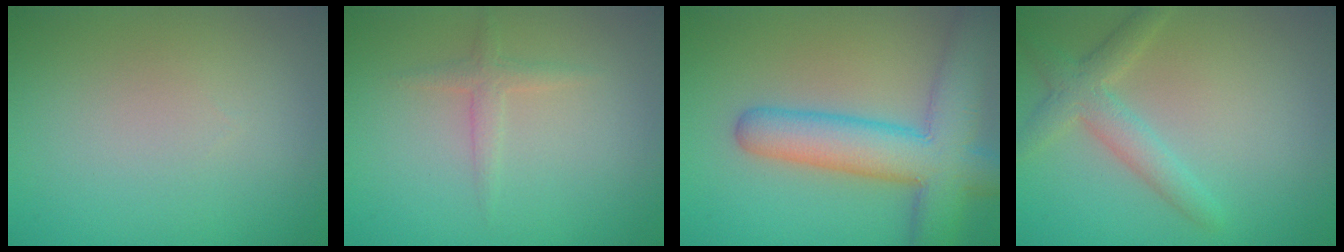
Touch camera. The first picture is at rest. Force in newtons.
{"total": 1.5, "press": 1.5, "slide": 0.1}
{"total": 8.6, "press": 8.6, "slide": 0.5}
{"total": 3.0, "press": 3.0, "slide": 0.1}